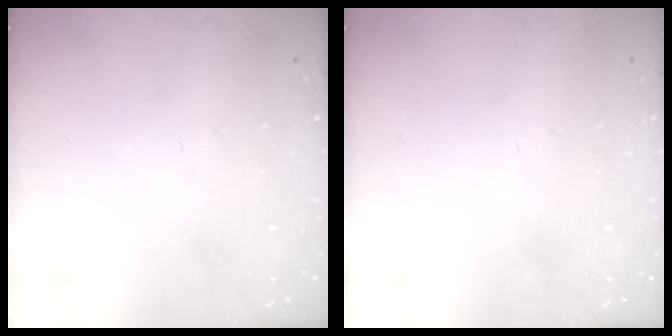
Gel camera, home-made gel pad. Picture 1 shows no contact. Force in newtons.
{"total": 0.9, "press": 0.9, "slide": 0.1}